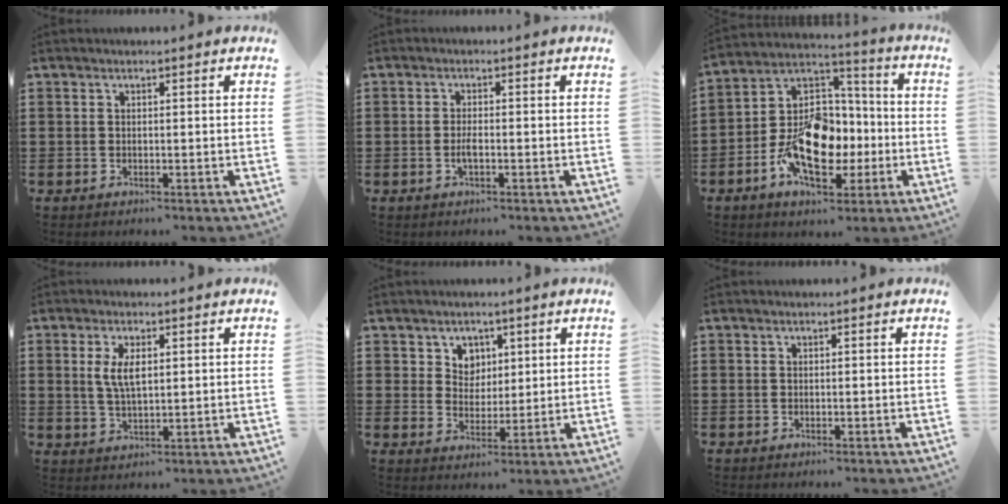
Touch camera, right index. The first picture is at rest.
{"total": 2.0, "force": [-0.7, 0.5, 1.8], "torque": [-0.041, -0.002, -0.014]}
{"total": 14.8, "force": [-4.5, 9.8, 10.1], "torque": [-0.210, 0.006, -0.082]}
{"total": 4.6, "force": [1.1, 1.9, 4.1], "torque": [-0.085, 0.008, 0.017]}
{"total": 4.2, "force": [2.3, 3.5, 0.4], "torque": [-0.021, 0.007, 0.039]}
{"total": 0.0}